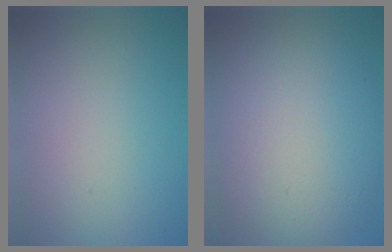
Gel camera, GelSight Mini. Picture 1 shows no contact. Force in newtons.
{"total": 10.1, "press": 10.1, "slide": 0.3}